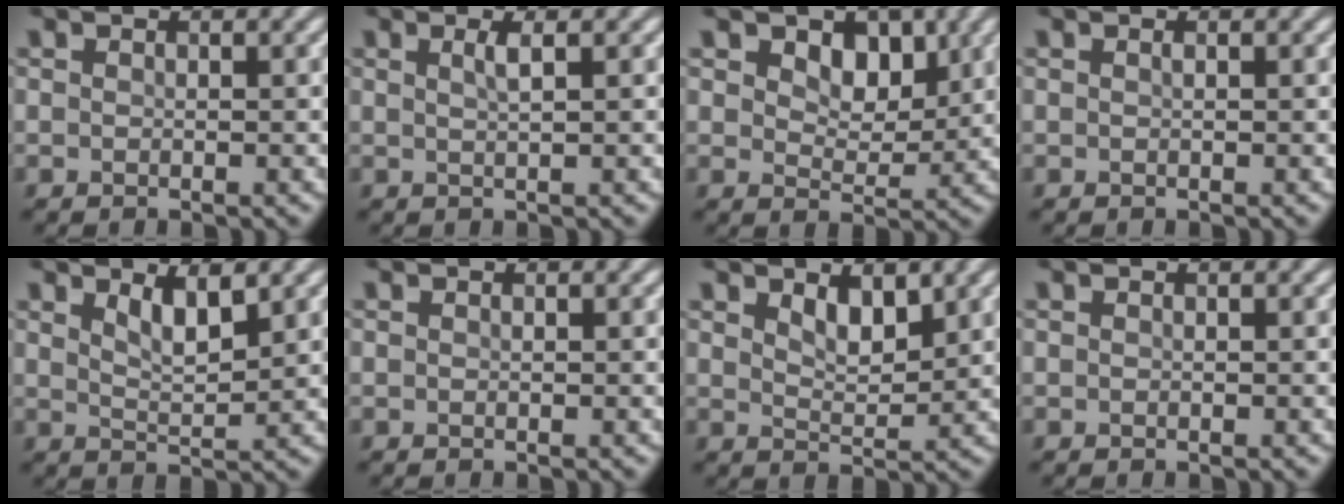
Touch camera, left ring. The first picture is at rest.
{"total": 1.4, "force": [0.5, 0.4, 1.3], "torque": [-0.018, 0.002, 0.006]}
{"total": 3.8, "force": [1.7, 2.4, 2.3], "torque": [-0.041, -0.010, 0.020]}
{"total": 0.0}
{"total": 2.8, "force": [1.7, 0.7, 2.1], "torque": [-0.037, -0.007, 0.032]}
{"total": 0.0}
{"total": 2.6, "force": [1.6, 1.1, 1.8], "torque": [-0.035, -0.007, 0.030]}
{"total": 0.0}